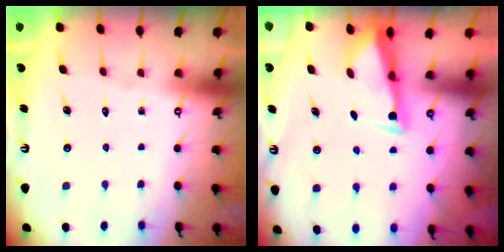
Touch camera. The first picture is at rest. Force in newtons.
{"total": 2.9, "press": 2.7, "slide": 0.8}